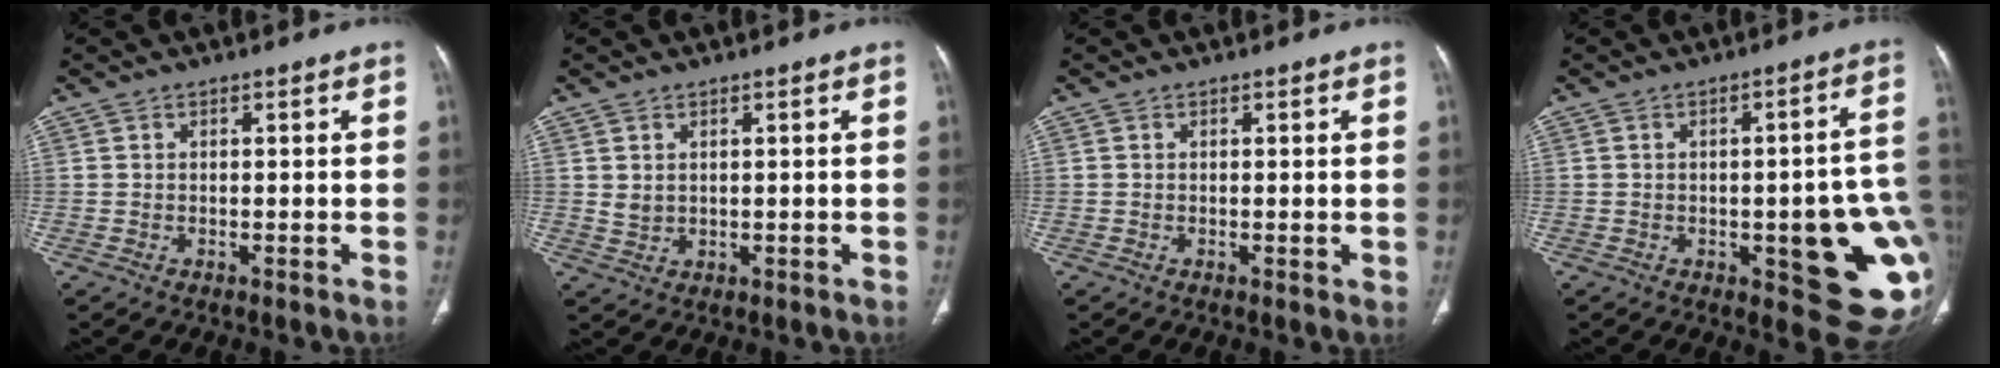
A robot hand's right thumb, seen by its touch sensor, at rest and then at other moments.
{"total": 2.0, "force": [0.8, 1.4, 1.2], "torque": [-0.018, -0.009, 0.023]}
{"total": 0.7, "force": [0.0, 0.2, 0.7], "torque": [-0.014, -0.005, 0.001]}
{"total": 18.7, "force": [-2.7, 6.4, 17.3], "torque": [-0.164, 0.009, -0.013]}